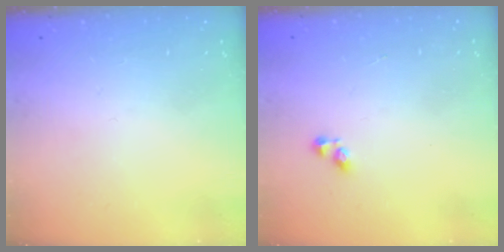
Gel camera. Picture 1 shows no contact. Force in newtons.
{"total": 2.4, "press": 2.3, "slide": 0.6}